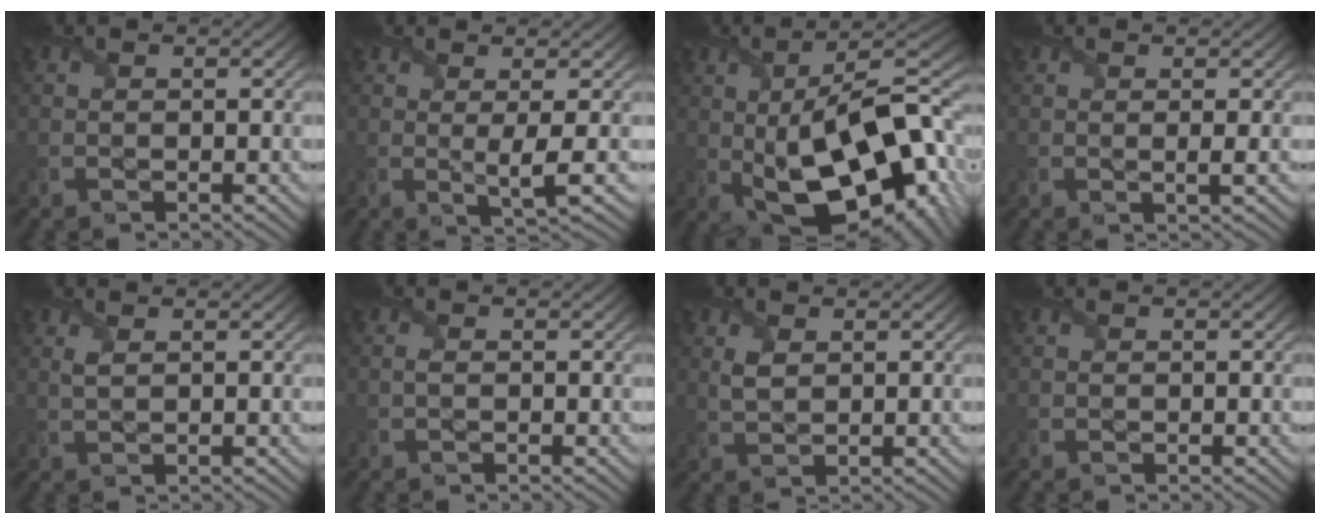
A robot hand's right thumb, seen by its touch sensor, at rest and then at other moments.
{"total": 3.5, "force": [0.4, 0.2, 3.4], "torque": [-0.071, 0.005, 0.007]}
{"total": 21.5, "force": [-1.9, 10.5, 18.7], "torque": [-0.282, -0.008, -0.030]}
{"total": 1.6, "force": [0.5, 0.1, 1.5], "torque": [-0.032, 0.007, 0.003]}
{"total": 1.2, "force": [0.7, 0.3, 1.0], "torque": [-0.029, 0.001, 0.015]}
{"total": 0.5, "force": [-0.2, 0.0, 0.5], "torque": [-0.016, 0.001, -0.003]}
{"total": 2.3, "force": [0.9, 1.3, 1.7], "torque": [-0.045, -0.002, 0.022]}
{"total": 0.0}